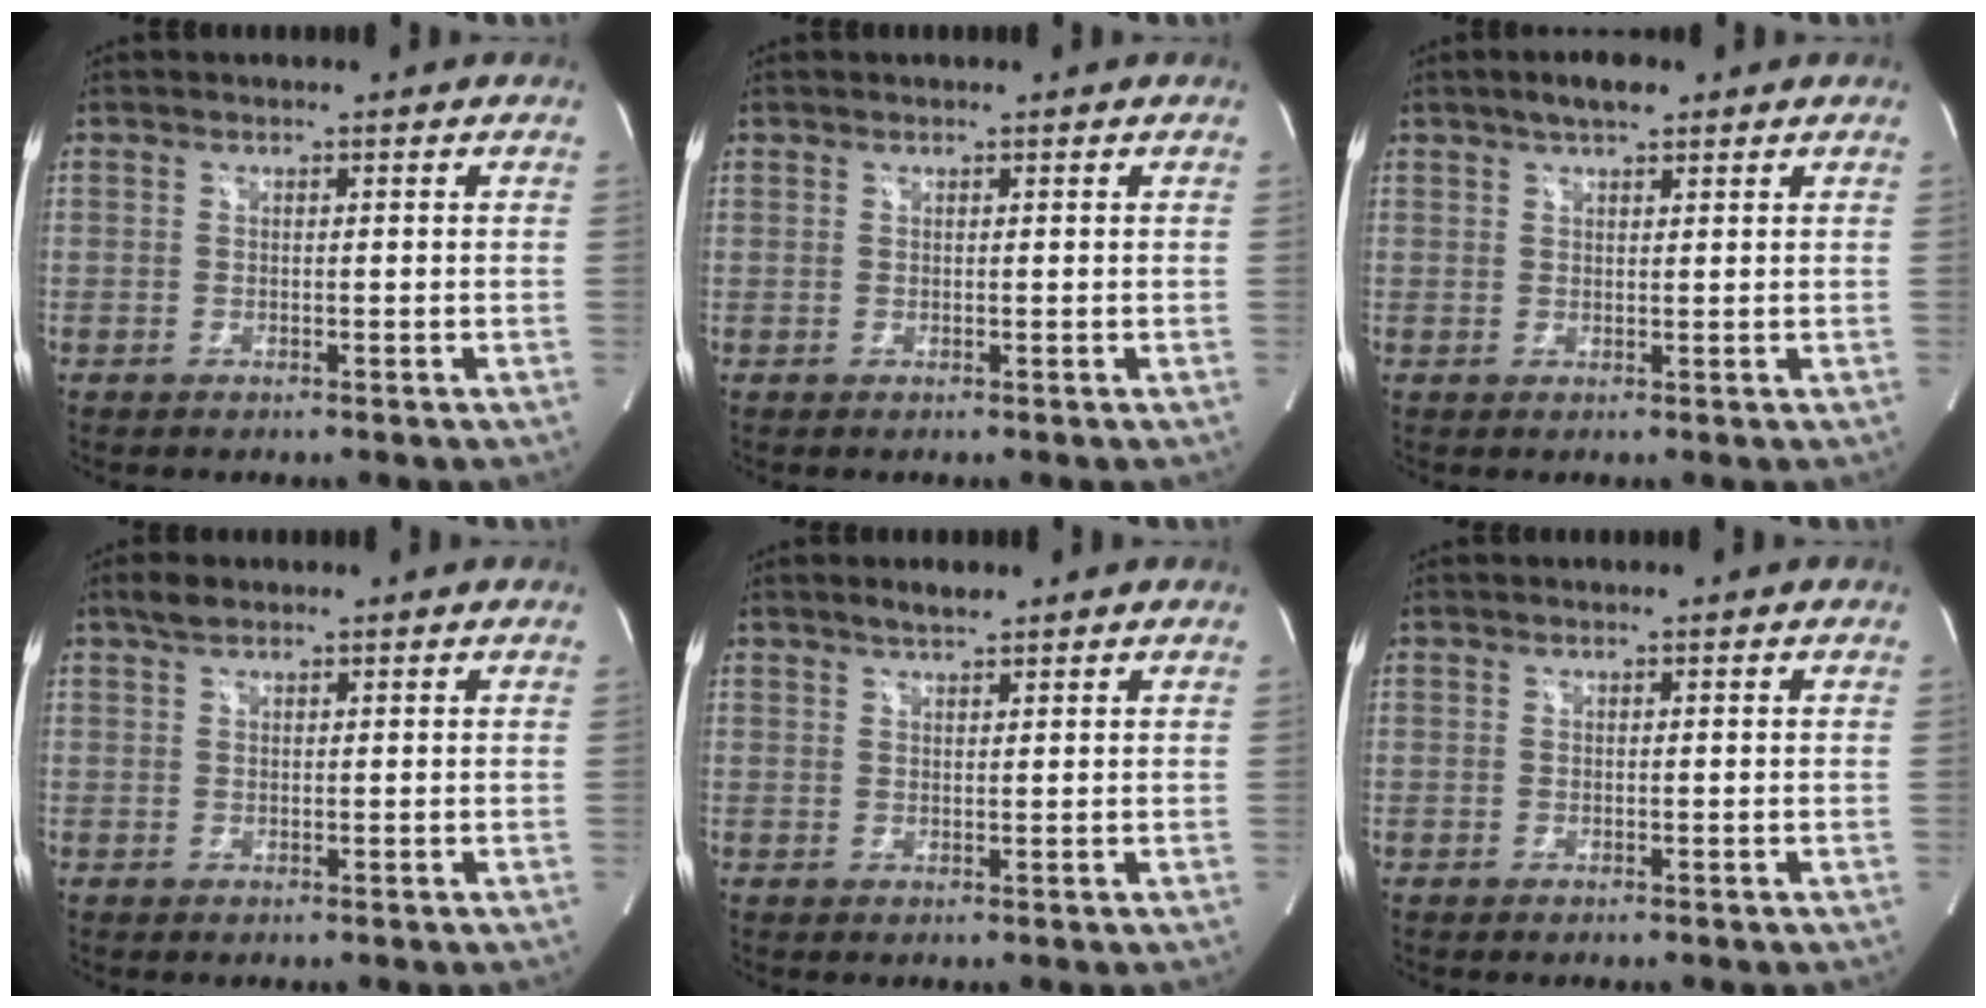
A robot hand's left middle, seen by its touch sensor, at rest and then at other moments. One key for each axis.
{"total": 0.0}
{"total": 3.8, "fx": 2.7, "fy": 1.0, "fz": 2.4, "tx": -0.048, "ty": 0.009, "tz": 0.045}
{"total": 2.0, "fx": 1.5, "fy": 0.8, "fz": 0.9, "tx": -0.026, "ty": 0.010, "tz": 0.028}
{"total": 2.3, "fx": 2.0, "fy": 0.3, "fz": 1.1, "tx": -0.030, "ty": 0.005, "tz": 0.036}
{"total": 0.0}